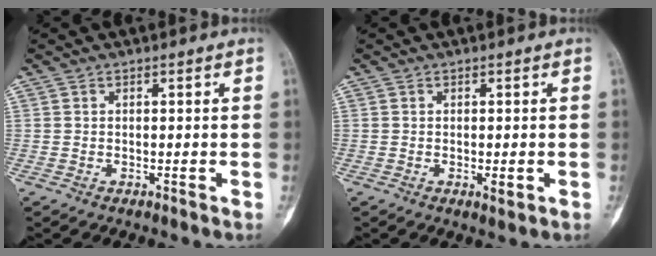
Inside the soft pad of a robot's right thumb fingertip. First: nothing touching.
{"total": 1.6, "force": [-0.3, 0.5, 1.5], "torque": [-0.025, -0.005, 0.000]}